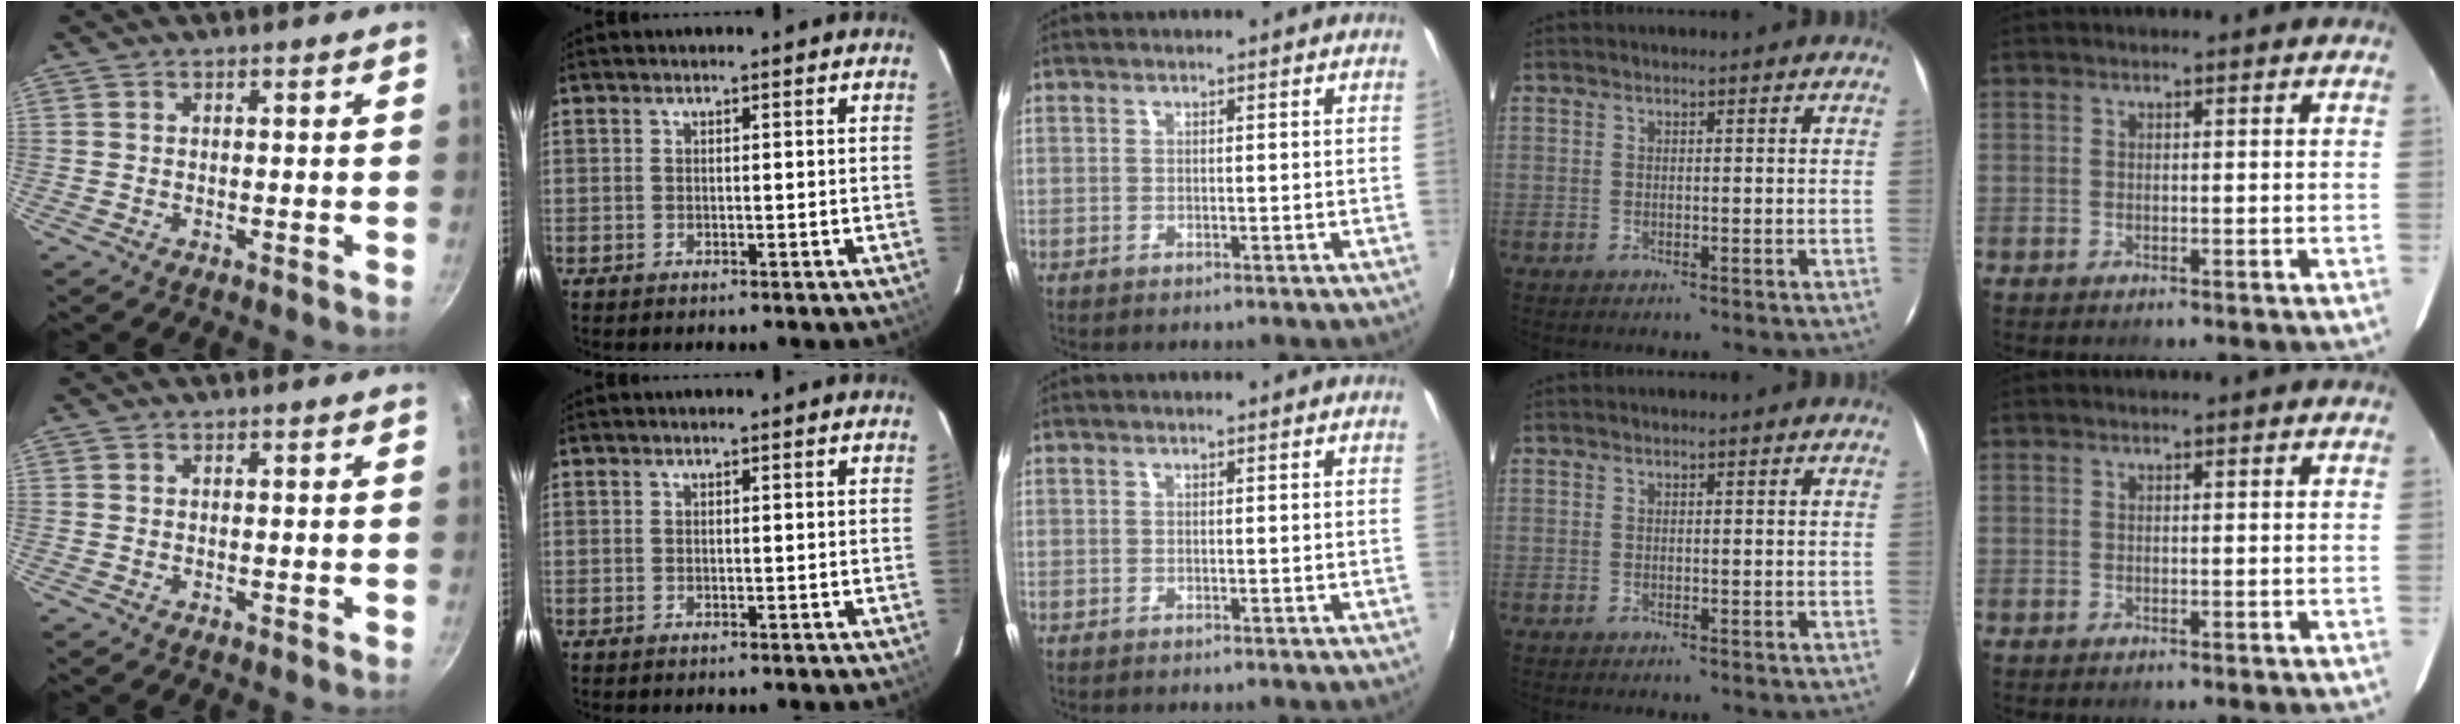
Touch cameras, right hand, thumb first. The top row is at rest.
{}